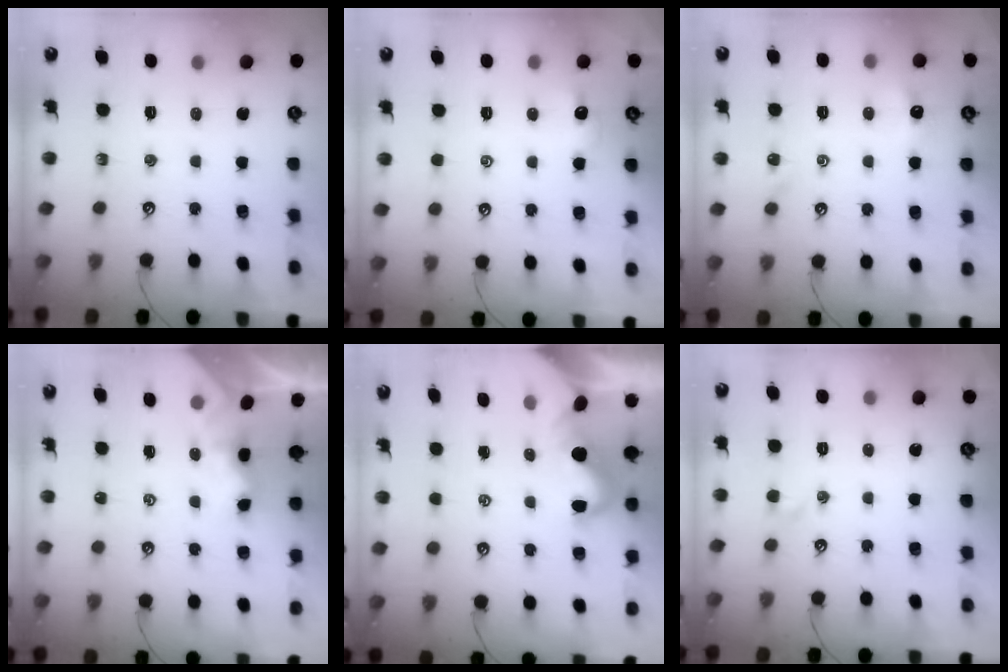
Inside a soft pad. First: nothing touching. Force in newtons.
{"total": 1.0, "press": 0.8, "slide": 0.6}
{"total": 2.5, "press": 2.5, "slide": 0.6}
{"total": 1.6, "press": 1.5, "slide": 0.5}
{"total": 1.7, "press": 1.6, "slide": 0.5}
{"total": 0.6, "press": 0.0, "slide": 0.6}